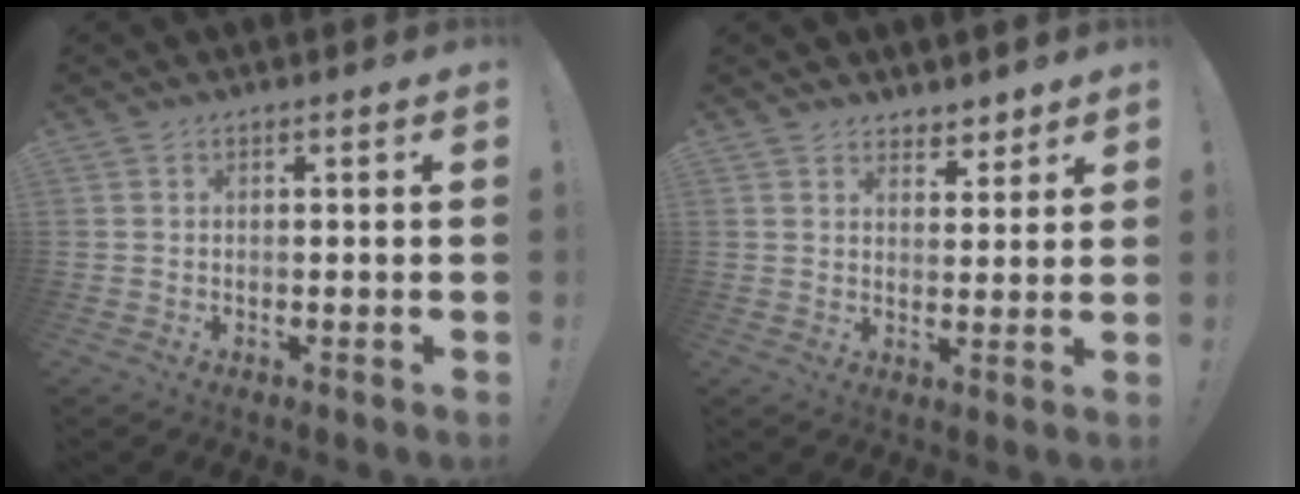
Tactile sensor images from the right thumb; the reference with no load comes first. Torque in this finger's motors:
{"motor_torque": [0.00, -0.28, -0.09, 0.12, 0.11]}